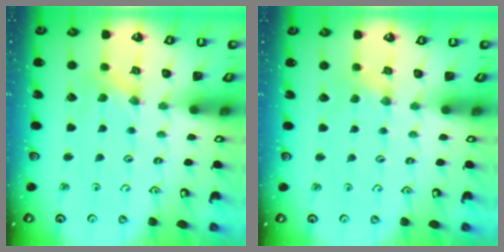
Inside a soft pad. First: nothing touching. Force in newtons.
{"total": 0.0}